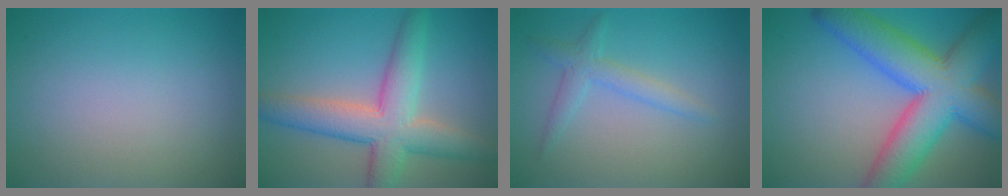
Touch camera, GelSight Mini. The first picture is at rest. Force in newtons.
{"total": 7.1, "press": 7.1, "slide": 0.2}
{"total": 2.2, "press": 2.2, "slide": 0.1}
{"total": 11.3, "press": 11.3, "slide": 0.4}